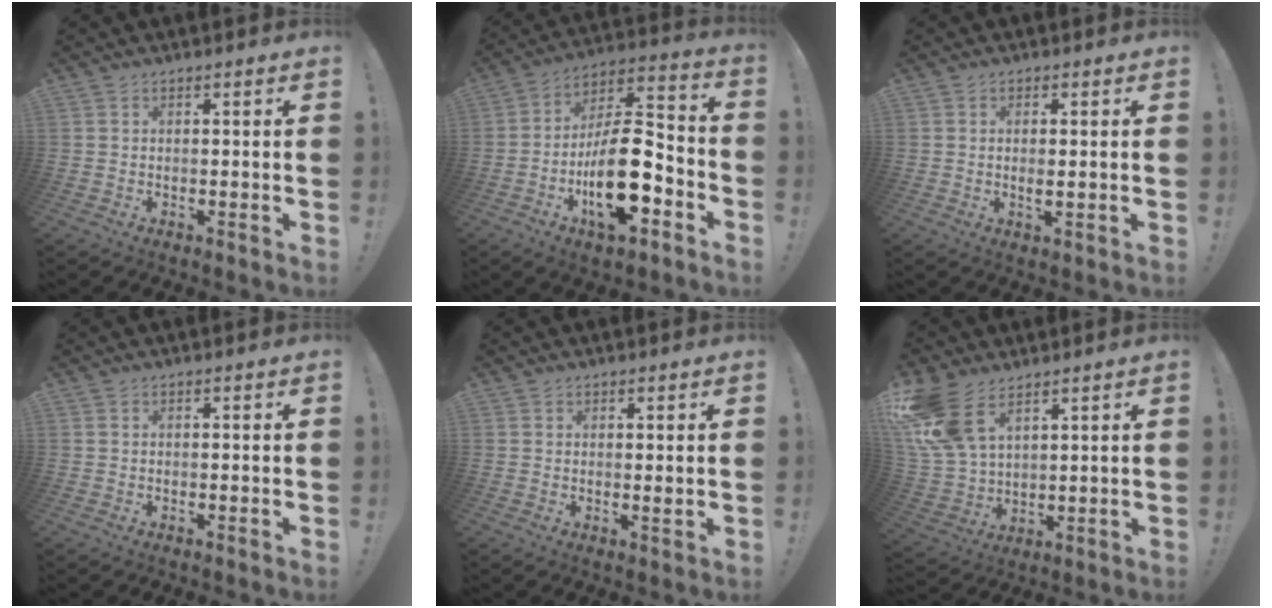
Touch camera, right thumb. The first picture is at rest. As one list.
[{"total": 20.7, "force": [-7.4, 8.9, 17.1], "torque": [-0.299, 0.043, -0.115]}, {"total": 2.3, "force": [0.1, 0.5, 2.3], "torque": [-0.027, -0.007, -0.002]}, {"total": 0.0}, {"total": 1.0, "force": [0.5, 0.3, 0.8], "torque": [-0.003, -0.006, 0.007]}, {"total": 14.7, "force": [8.5, 8.3, 8.7], "torque": [-0.173, -0.041, 0.166]}]